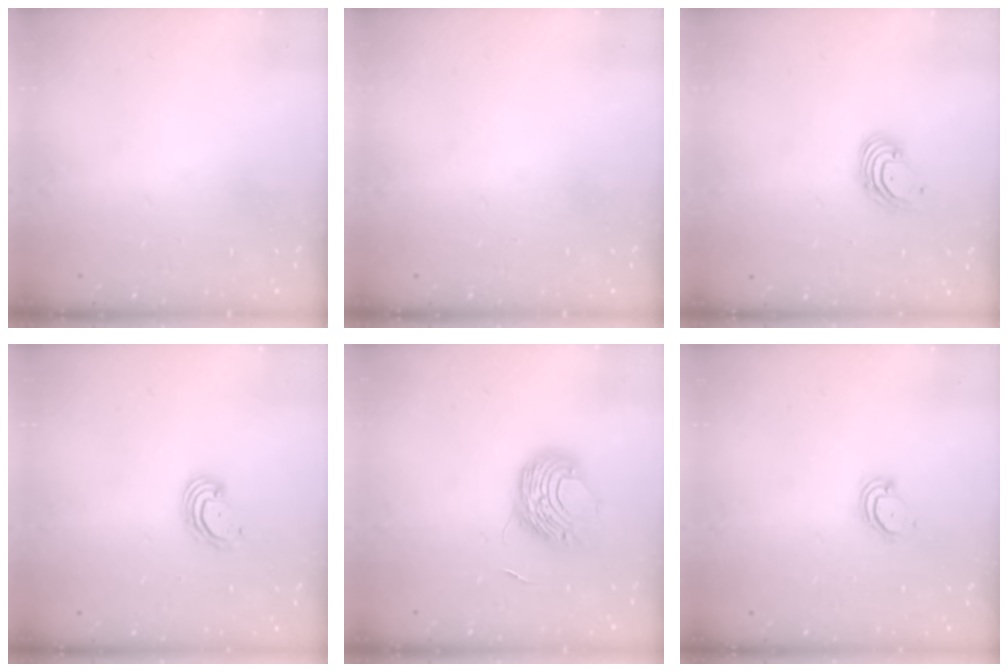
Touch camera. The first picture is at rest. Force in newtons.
{"total": 0.0}
{"total": 2.6, "press": 2.6, "slide": 0.1}
{"total": 3.2, "press": 3.2, "slide": 0.1}
{"total": 8.7, "press": 8.7, "slide": 0.4}
{"total": 3.4, "press": 3.4, "slide": 0.2}